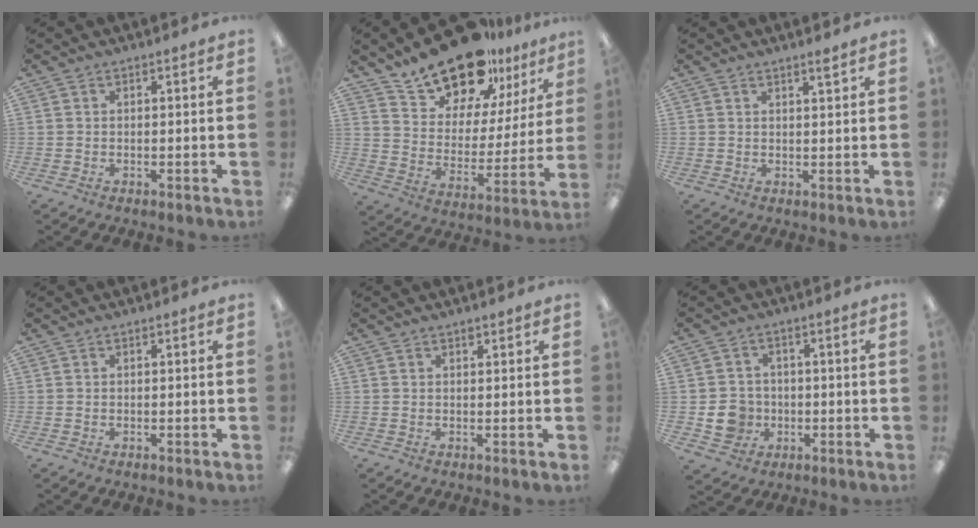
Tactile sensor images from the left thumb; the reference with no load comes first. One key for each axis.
{"total": 19.5, "fx": 16.1, "fy": 8.2, "fz": 7.3, "tx": -0.129, "ty": -0.119, "tz": 0.288}
{"total": 1.9, "fx": 1.6, "fy": 0.0, "fz": 0.9, "tx": -0.013, "ty": -0.006, "tz": 0.028}
{"total": 0.0}
{"total": 0.9, "fx": 0.8, "fy": 0.4, "fz": 0.3, "tx": 0.002, "ty": -0.003, "tz": 0.012}
{"total": 7.4, "fx": -1.5, "fy": 6.8, "fz": 2.5, "tx": -0.055, "ty": 0.013, "tz": -0.024}